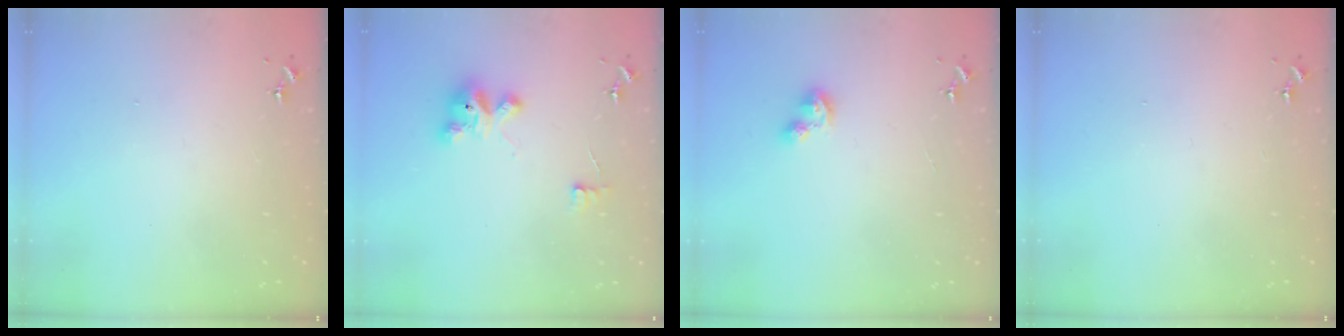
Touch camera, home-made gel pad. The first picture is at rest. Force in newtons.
{"total": 5.5, "press": 5.5, "slide": 0.3}
{"total": 4.0, "press": 4.0, "slide": 0.8}
{"total": 0.0}